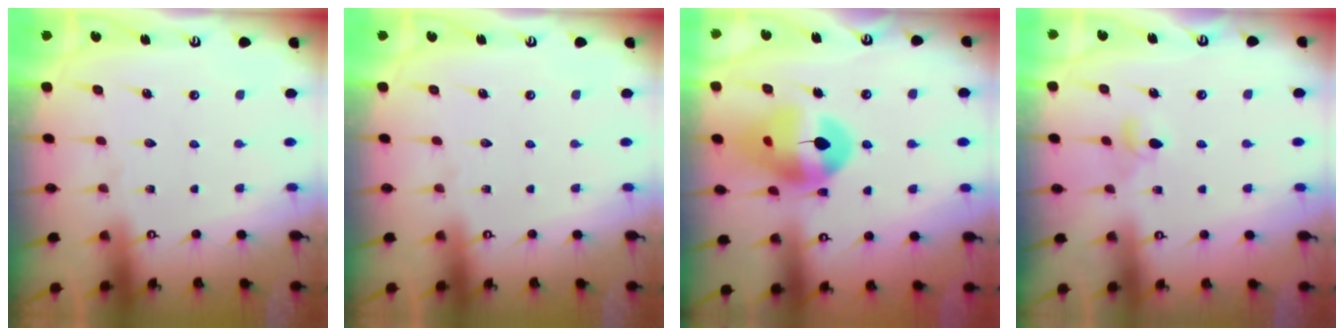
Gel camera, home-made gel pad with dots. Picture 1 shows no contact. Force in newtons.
{"total": 0.0}
{"total": 13.9, "press": 13.8, "slide": 1.5}
{"total": 4.1, "press": 4.0, "slide": 0.8}